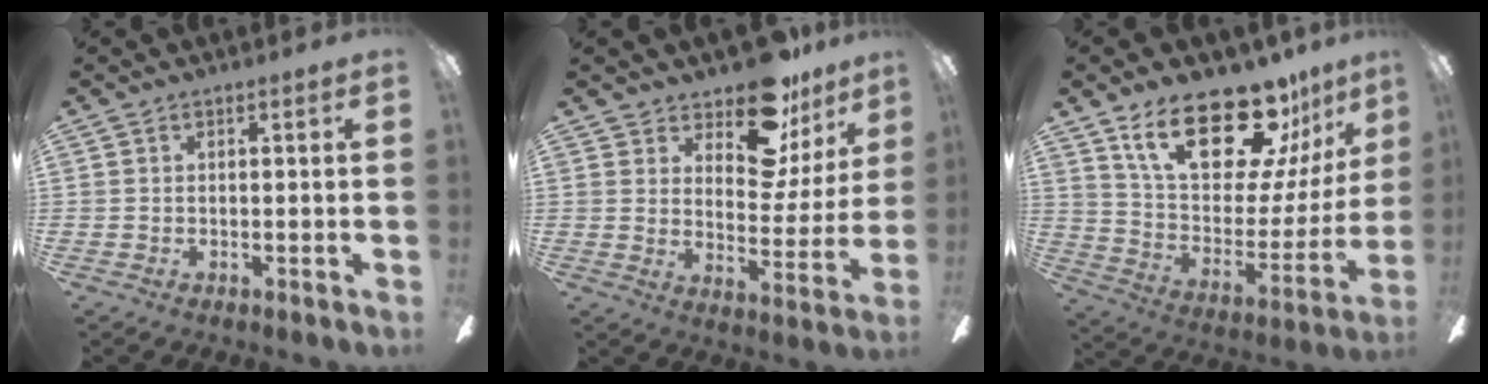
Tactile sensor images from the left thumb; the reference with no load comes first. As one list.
[{"total": 15.4, "force": [12.4, 6.3, 6.8], "torque": [-0.111, -0.084, 0.216]}, {"total": 24.5, "force": [16.5, 10.3, 14.8], "torque": [-0.241, -0.099, 0.290]}]